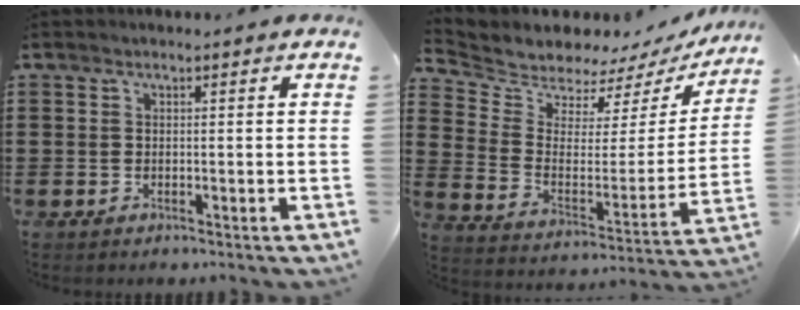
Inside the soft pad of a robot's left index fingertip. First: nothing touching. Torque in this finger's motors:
{"motor_torque": [0.81, -1.33, -0.03, -0.01]}